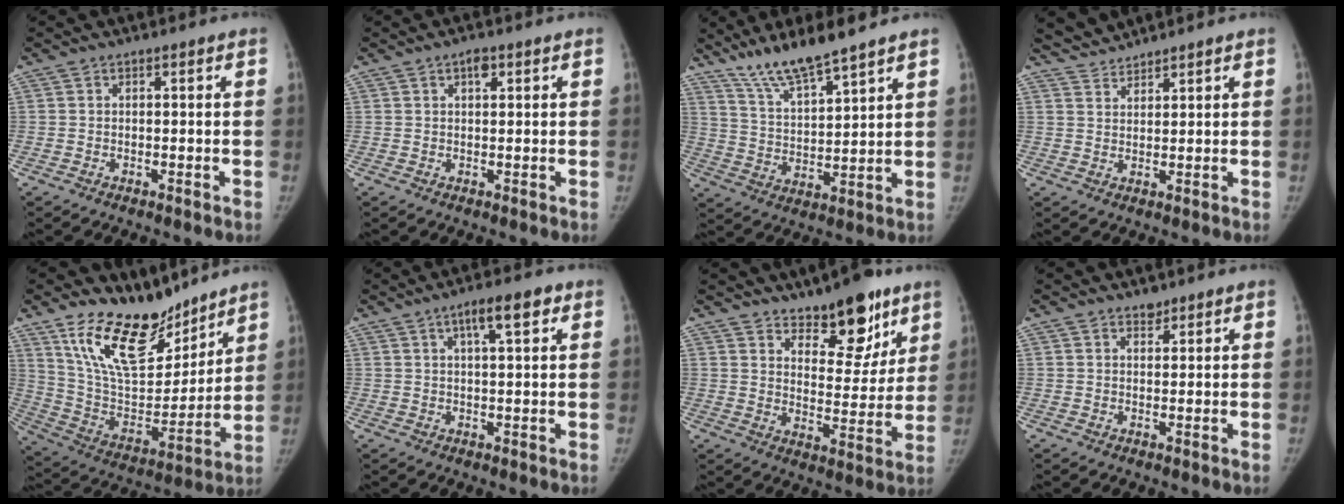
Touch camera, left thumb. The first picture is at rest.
{"total": 2.1, "force": [1.0, 1.0, 1.5], "torque": [-0.020, -0.001, 0.015]}
{"total": 11.5, "force": [9.2, 1.3, 6.7], "torque": [-0.118, -0.049, 0.179]}
{"total": 3.3, "force": [3.3, 0.1, -0.5], "torque": [0.008, -0.003, 0.070]}
{"total": 21.0, "force": [15.5, 9.3, 10.6], "torque": [-0.139, -0.092, 0.281]}
{"total": 6.3, "force": [3.0, 1.7, 5.2], "torque": [-0.076, 0.000, 0.044]}
{"total": 13.9, "force": [9.7, 6.0, 7.9], "torque": [-0.060, -0.069, 0.150]}
{"total": 1.7, "force": [1.4, 0.9, 0.4], "torque": [0.002, -0.010, 0.020]}